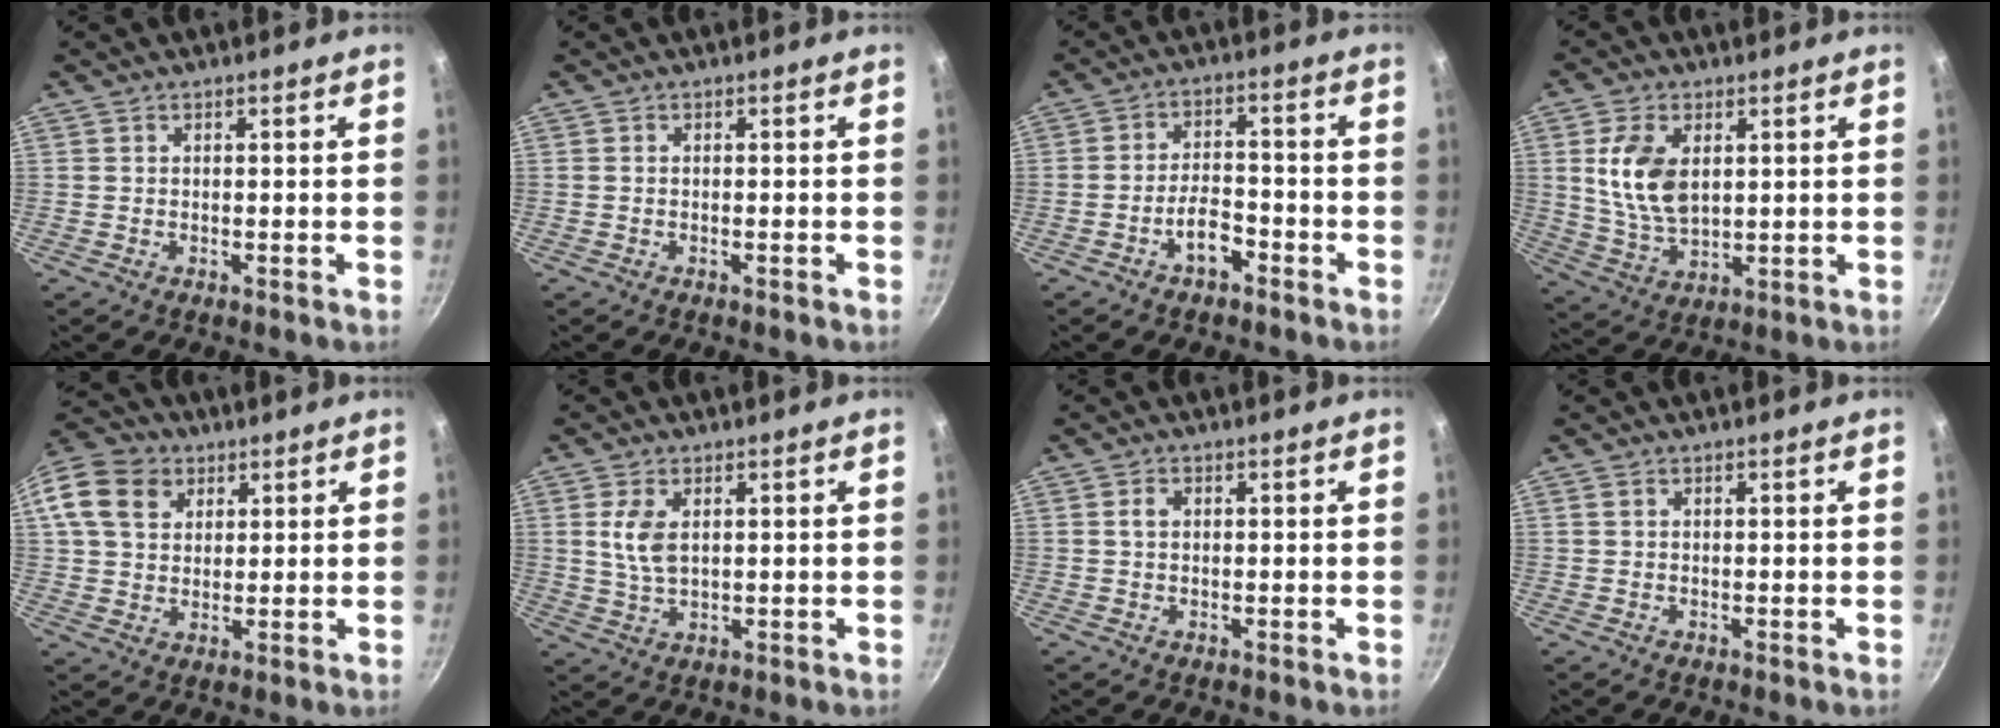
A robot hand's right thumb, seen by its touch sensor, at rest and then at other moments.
{"total": 0.5, "force": [-0.3, 0.1, 0.4], "torque": [-0.009, 0.005, -0.008]}
{"total": 5.6, "force": [-3.3, 2.7, 3.7], "torque": [-0.052, 0.032, -0.058]}
{"total": 10.9, "force": [2.6, 6.5, 8.4], "torque": [-0.155, -0.019, 0.056]}
{"total": 15.2, "force": [5.9, 11.8, 7.7], "torque": [-0.156, 0.019, 0.101]}
{"total": 5.8, "force": [1.4, 3.2, 4.6], "torque": [-0.091, -0.007, 0.030]}
{"total": 1.7, "force": [0.3, 1.3, 1.1], "torque": [-0.017, 0.005, 0.006]}
{"total": 0.7, "force": [0.3, 0.5, 0.4], "torque": [-0.009, 0.002, 0.005]}